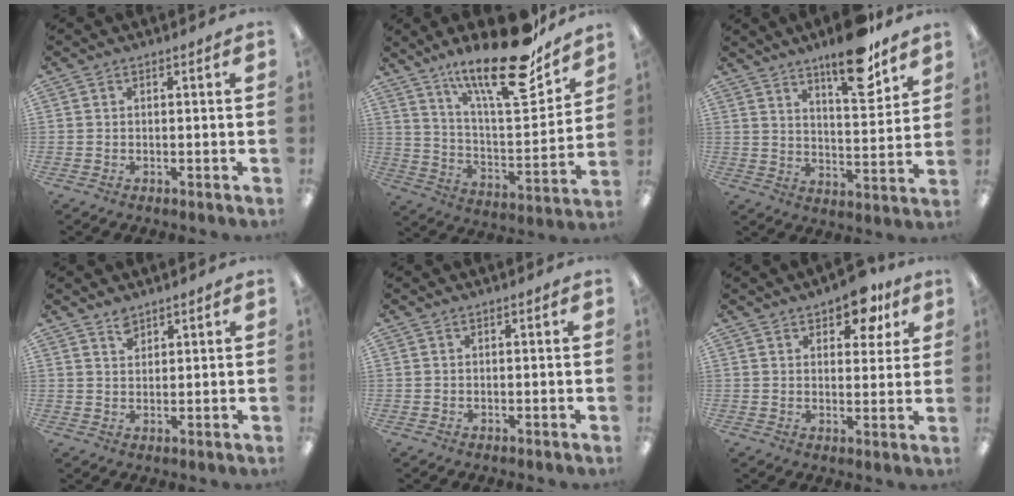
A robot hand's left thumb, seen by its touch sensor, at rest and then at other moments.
{"total": 23.0, "force": [16.5, 6.2, 14.8], "torque": [-0.231, -0.109, 0.269]}
{"total": 14.1, "force": [10.5, 4.1, 8.5], "torque": [-0.111, -0.067, 0.172]}
{"total": 3.0, "force": [2.6, 1.4, 0.7], "torque": [-0.001, -0.014, 0.047]}
{"total": 0.0}
{"total": 8.7, "force": [5.9, 4.2, 4.9], "torque": [-0.046, -0.027, 0.097]}